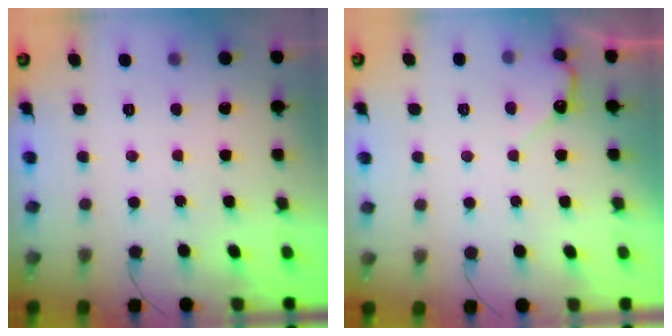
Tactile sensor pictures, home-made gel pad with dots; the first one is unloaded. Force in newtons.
{"total": 4.5, "press": 4.4, "slide": 0.4}